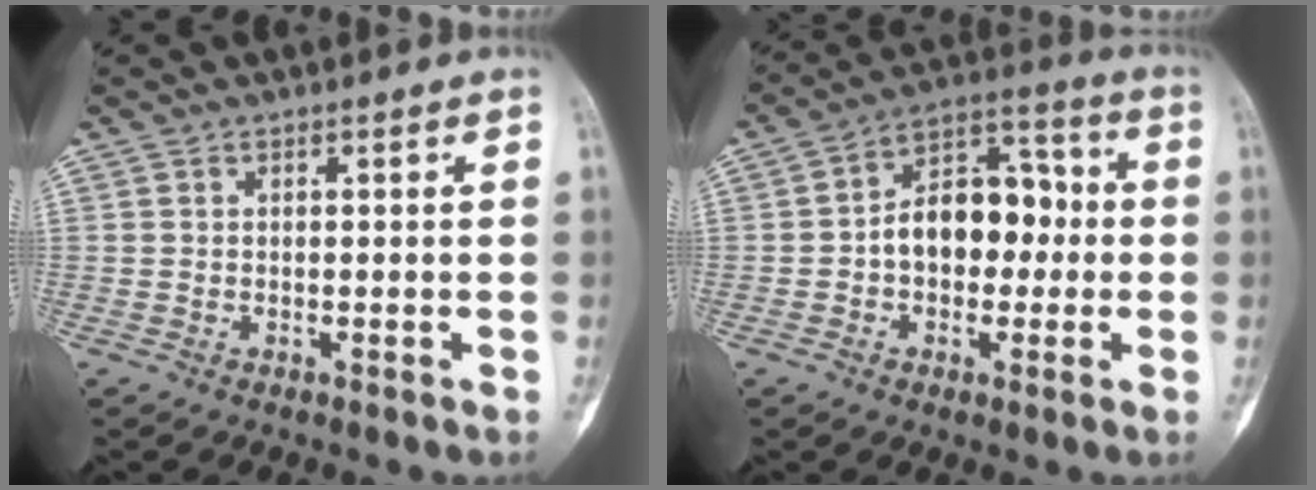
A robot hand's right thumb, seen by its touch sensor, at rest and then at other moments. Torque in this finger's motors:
{"motor_torque": [0.01, 0.36, 0.62, -0.57, 0.10]}